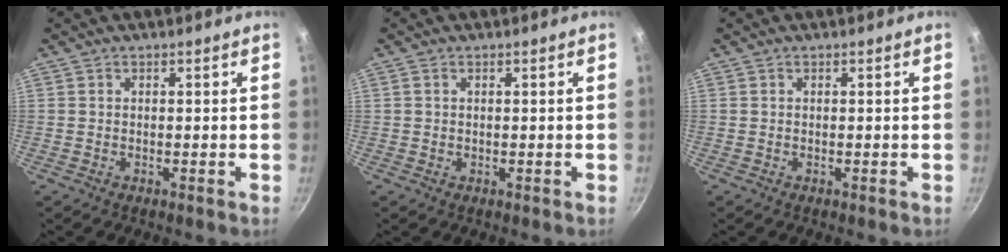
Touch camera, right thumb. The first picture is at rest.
{"total": 0.6, "force": [0.3, 0.5, 0.3], "torque": [-0.004, 0.002, 0.005]}
{"total": 0.0}